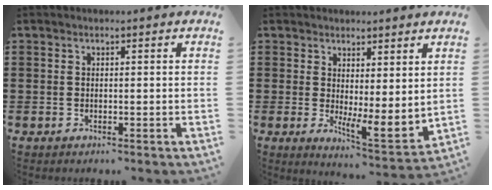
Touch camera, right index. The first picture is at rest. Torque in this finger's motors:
{"motor_torque": [0.25, -0.15, 0.22, 0.06]}